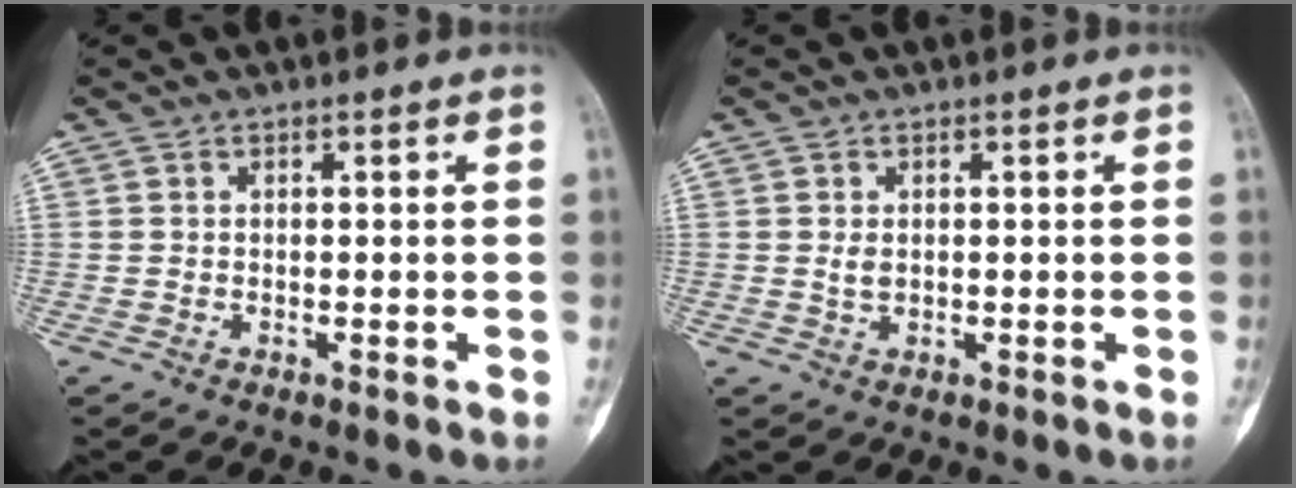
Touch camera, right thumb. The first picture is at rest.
{"total": 1.5, "force": [0.2, 0.9, 1.1], "torque": [-0.016, -0.003, 0.007]}